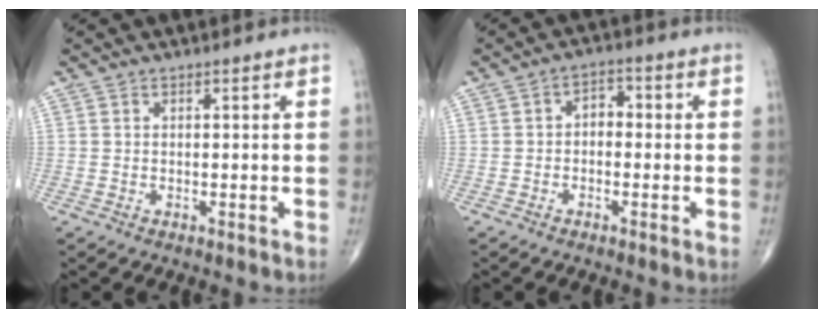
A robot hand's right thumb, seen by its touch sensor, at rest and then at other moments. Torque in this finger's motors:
{"motor_torque": [-0.14, 0.10, 0.35, -0.03, 0.06]}